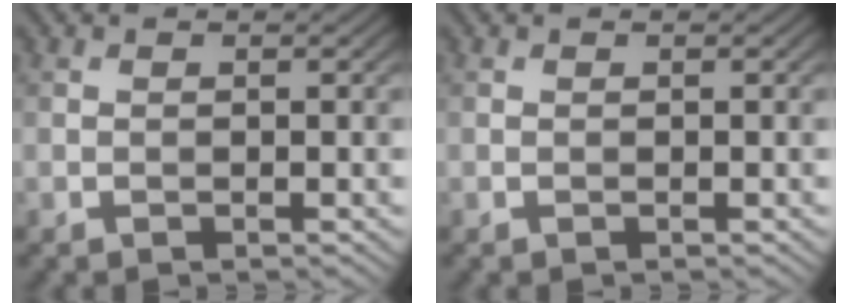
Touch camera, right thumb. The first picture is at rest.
{"total": 0.0}